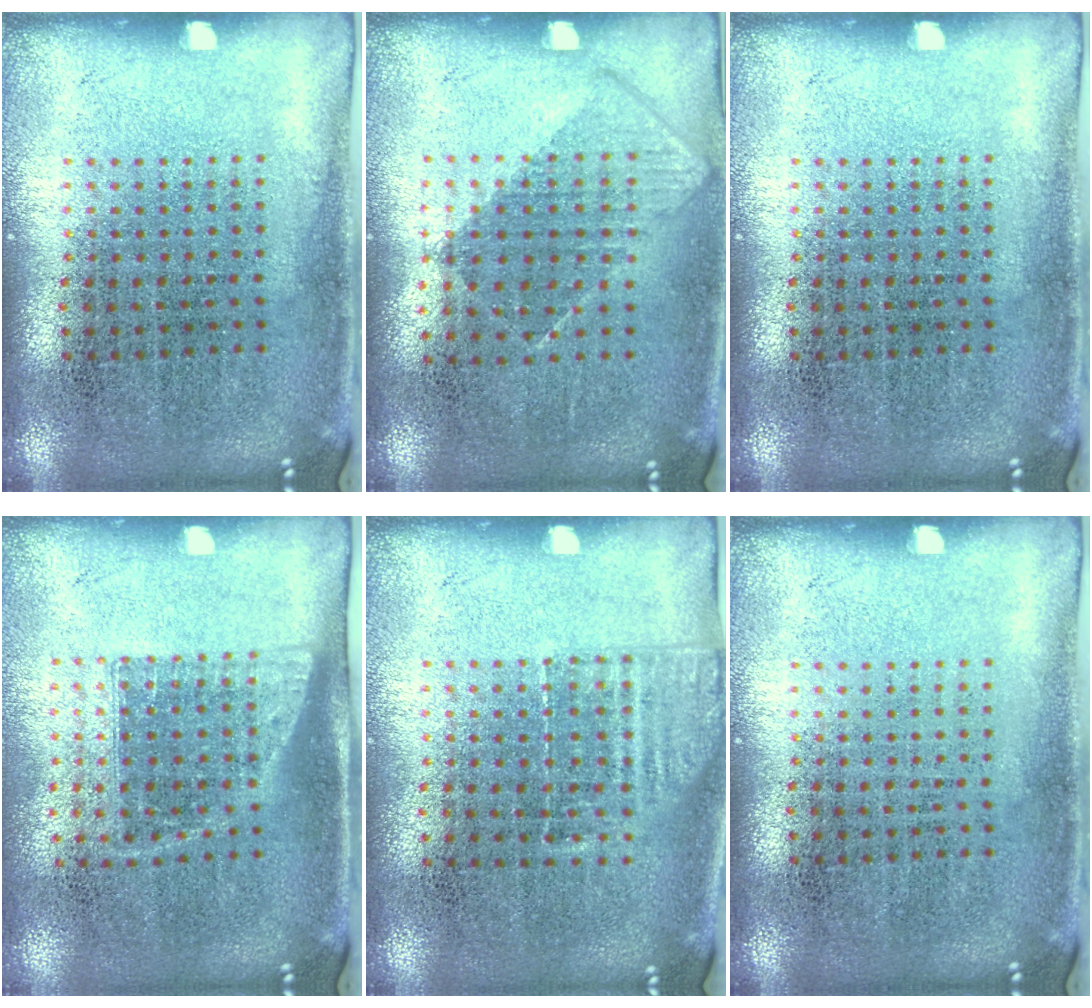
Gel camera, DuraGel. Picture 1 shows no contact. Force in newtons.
{"total": 0.8, "press": 0.7, "slide": 0.4}
{"total": 0.0}
{"total": 1.1, "press": 0.9, "slide": 0.6}
{"total": 1.3, "press": 1.1, "slide": 0.6}
{"total": 0.0}